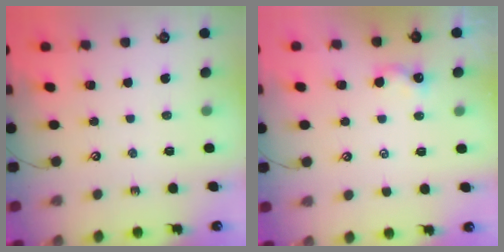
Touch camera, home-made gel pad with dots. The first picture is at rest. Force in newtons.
{"total": 0.9, "press": 0.9, "slide": 0.3}